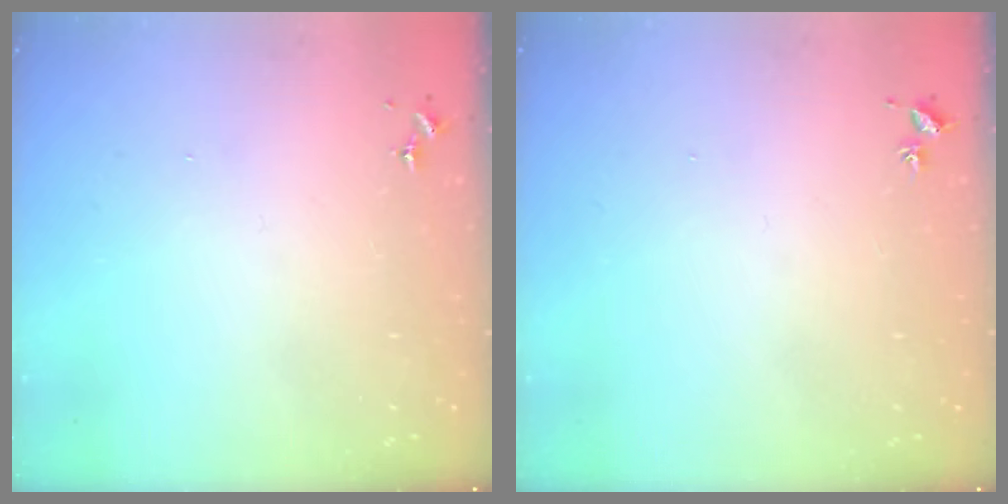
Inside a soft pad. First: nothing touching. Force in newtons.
{"total": 2.1, "press": 2.1, "slide": 0.2}